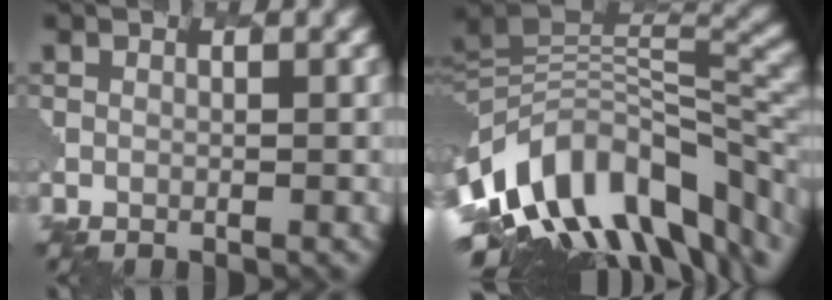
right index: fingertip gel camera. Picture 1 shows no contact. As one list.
[{"total": 14.6, "force": [-5.0, 7.5, 11.5], "torque": [-0.192, 0.012, -0.094]}]